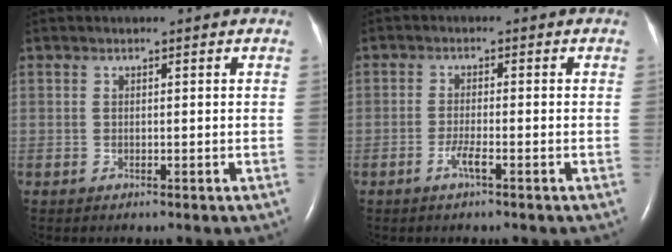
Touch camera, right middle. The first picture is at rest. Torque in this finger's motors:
{"motor_torque": [0.51, -0.32, 0.23, 0.08]}